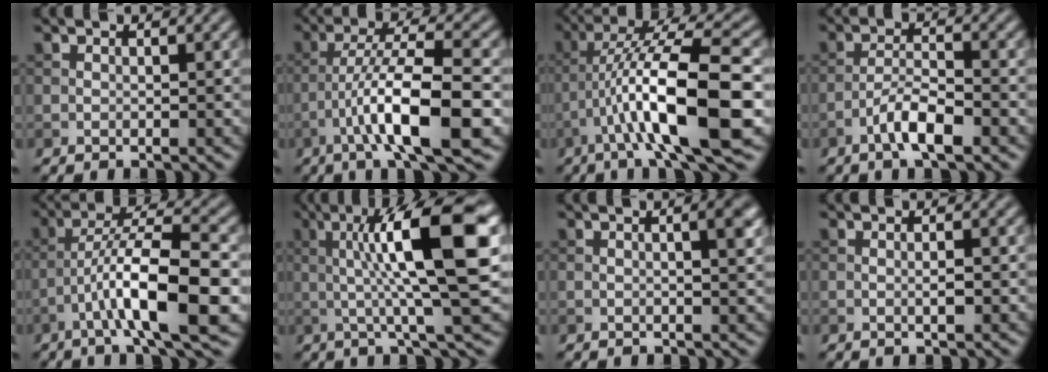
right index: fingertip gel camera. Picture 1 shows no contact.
{"total": 9.5, "force": [-3.8, 1.8, 8.5], "torque": [-0.139, 0.016, -0.066]}
{"total": 11.3, "force": [-3.4, 2.3, 10.6], "torque": [-0.183, 0.022, -0.057]}
{"total": 3.8, "force": [-2.2, 0.8, 3.0], "torque": [-0.057, 0.010, -0.047]}
{"total": 9.5, "force": [-3.3, 2.0, 8.7], "torque": [-0.142, 0.018, -0.060]}
{"total": 11.5, "force": [1.7, 2.2, 11.2], "torque": [-0.165, 0.010, 0.028]}
{"total": 3.4, "force": [0.7, 1.1, 3.1], "torque": [-0.024, 0.010, 0.000]}
{"total": 1.0, "force": [-0.1, 0.1, 1.0], "torque": [-0.018, -0.001, -0.002]}